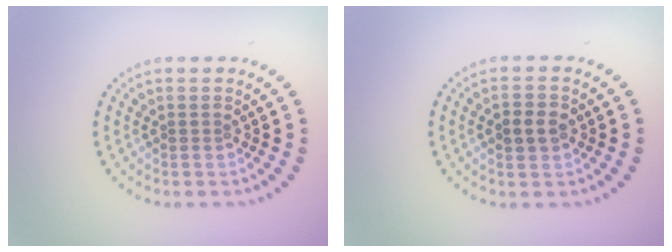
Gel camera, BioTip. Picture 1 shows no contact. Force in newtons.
{"total": 2.3, "press": 2.3, "slide": 0.1}